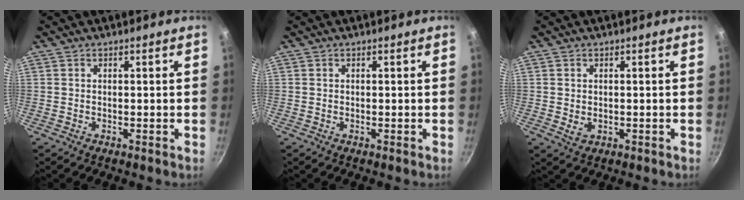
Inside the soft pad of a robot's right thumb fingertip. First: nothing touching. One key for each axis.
{"total": 0.0}
{"total": 1.7, "fx": 0.1, "fy": 1.3, "fz": 1.1, "tx": -0.017, "ty": -0.006, "tz": 0.004}